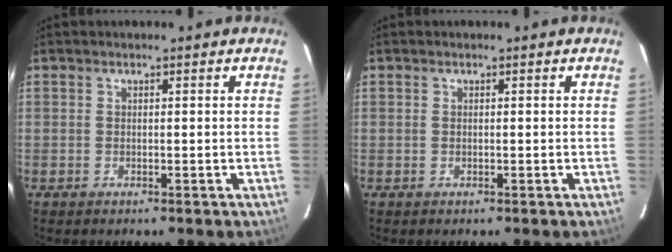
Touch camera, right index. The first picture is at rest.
{"total": 0.0}